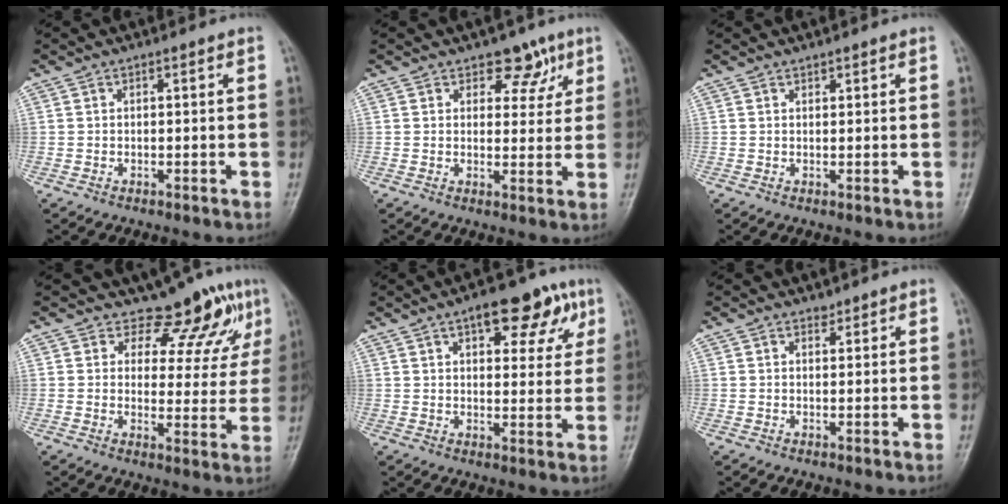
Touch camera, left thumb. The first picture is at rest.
{"total": 5.5, "force": [3.3, 3.5, 2.6], "torque": [0.004, -0.016, 0.043]}
{"total": 0.7, "force": [0.6, 0.2, 0.1], "torque": [0.000, -0.006, 0.010]}
{"total": 9.1, "force": [7.3, 4.1, 3.5], "torque": [-0.015, -0.058, 0.086]}
{"total": 12.6, "force": [6.6, 5.5, 9.2], "torque": [-0.077, -0.013, 0.083]}
{"total": 1.1, "force": [1.0, 0.6, 0.1], "torque": [0.006, -0.008, 0.013]}